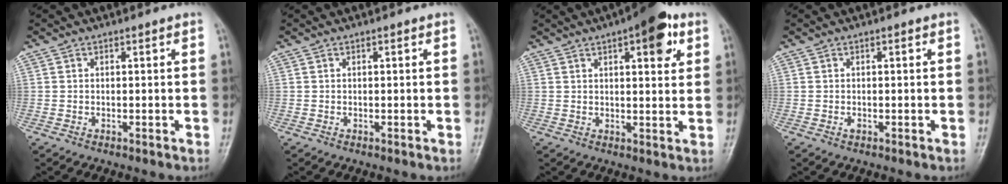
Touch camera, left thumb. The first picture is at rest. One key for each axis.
{"total": 0.0}
{"total": 9.7, "fx": 4.6, "fy": 3.7, "fz": 7.7, "tx": -0.080, "ty": -0.011, "tz": 0.056}
{"total": 0.8, "fx": -0.1, "fy": 0.5, "fz": 0.6, "tx": -0.006, "ty": 0.000, "tz": -0.002}